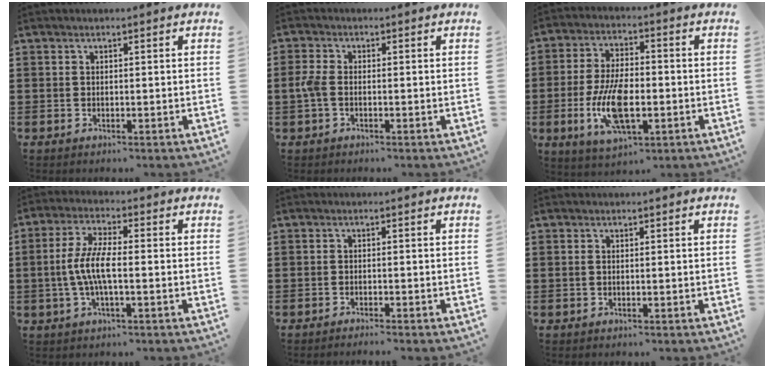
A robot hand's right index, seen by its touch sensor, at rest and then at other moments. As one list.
[{"total": 2.6, "force": [-0.6, 1.4, 2.0], "torque": [-0.063, -0.006, -0.019]}, {"total": 10.6, "force": [-2.6, 4.7, 9.2], "torque": [-0.197, -0.009, -0.045]}, {"total": 6.1, "force": [-1.2, 1.7, 5.8], "torque": [-0.130, -0.006, -0.029]}, {"total": 1.0, "force": [-1.0, -0.1, 0.1], "torque": [-0.004, 0.001, -0.020]}, {"total": 0.0}]